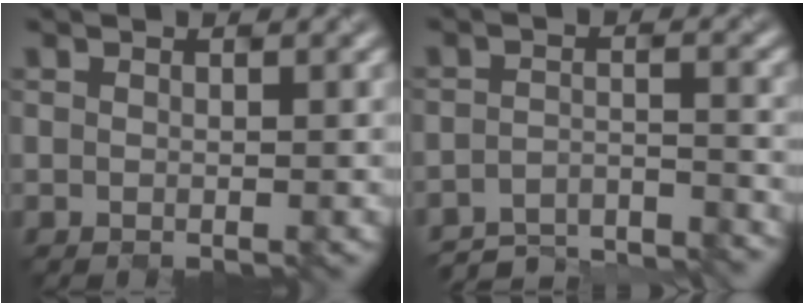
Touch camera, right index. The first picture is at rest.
{"total": 5.7, "force": [-5.7, 0.5, 0.7], "torque": [-0.012, -0.004, -0.088]}